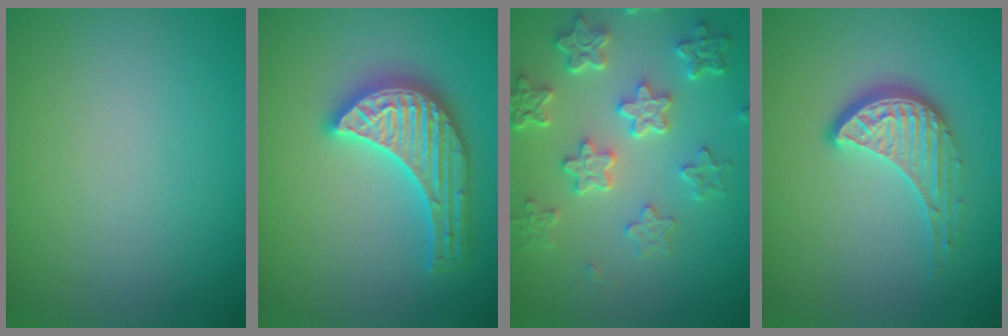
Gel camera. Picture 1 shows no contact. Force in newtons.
{"total": 5.6, "press": 5.5, "slide": 0.7}
{"total": 5.9, "press": 4.5, "slide": 3.8}
{"total": 4.0, "press": 2.9, "slide": 2.7}